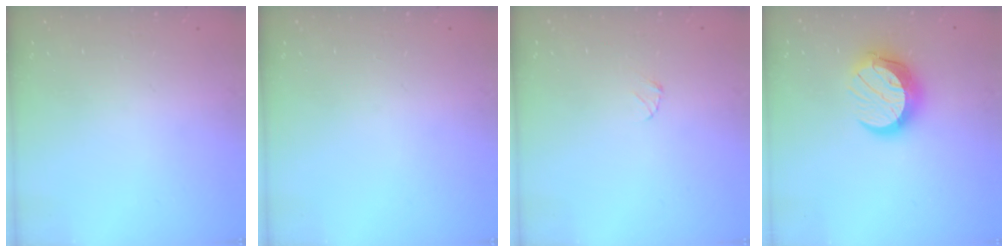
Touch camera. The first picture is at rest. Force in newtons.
{"total": 0.0}
{"total": 2.7, "press": 2.7, "slide": 0.3}
{"total": 12.5, "press": 12.5, "slide": 1.2}